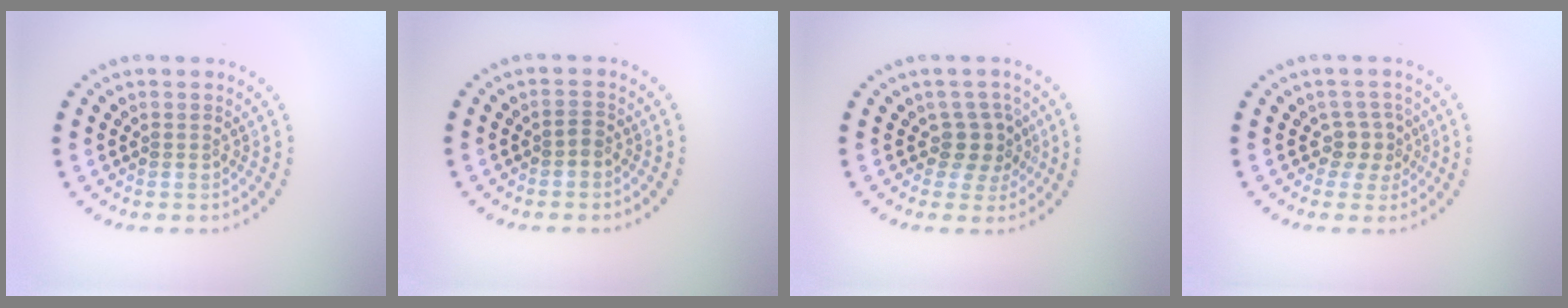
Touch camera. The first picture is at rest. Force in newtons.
{"total": 0.8, "press": 0.7, "slide": 0.4}
{"total": 2.5, "press": 2.1, "slide": 1.5}
{"total": 2.2, "press": 1.6, "slide": 1.5}